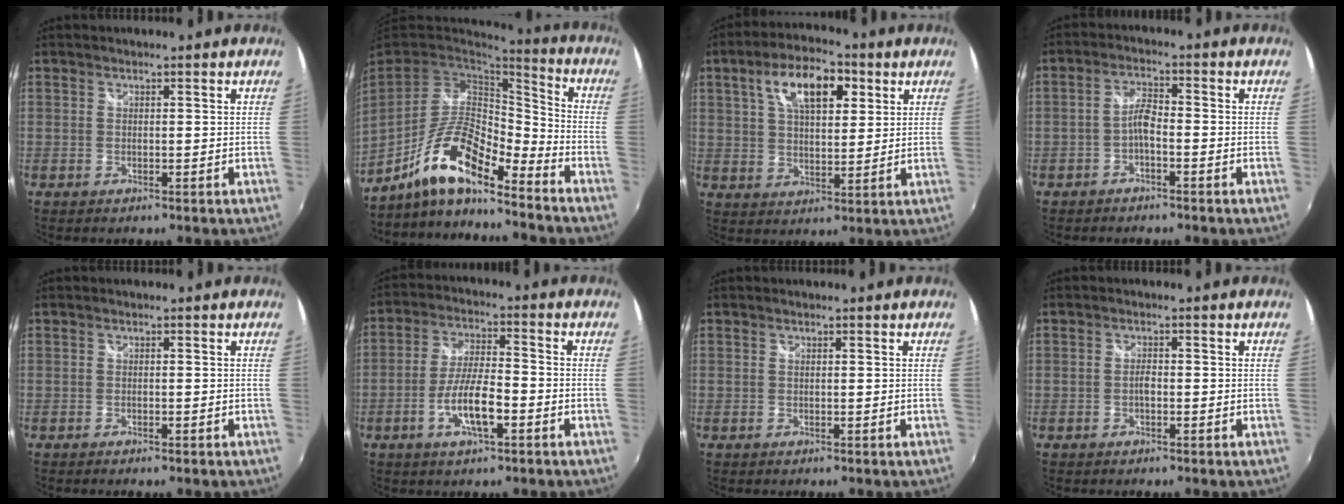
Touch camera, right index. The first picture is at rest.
{"total": 14.7, "force": [-10.2, 3.7, 9.9], "torque": [-0.201, -0.007, -0.196]}
{"total": 12.3, "force": [5.1, 5.7, 9.7], "torque": [-0.164, 0.029, 0.085]}
{"total": 3.2, "force": [-1.7, 0.9, 2.5], "torque": [-0.055, 0.010, -0.035]}
{"total": 1.0, "force": [-0.7, 0.3, 0.5], "torque": [-0.012, -0.002, -0.012]}
{"total": 8.9, "force": [-3.6, 2.3, 7.8], "torque": [-0.155, 0.001, -0.064]}
{"total": 0.0}
{"total": 1.2, "force": [-0.5, 0.5, 1.0], "torque": [-0.020, 0.003, -0.010]}